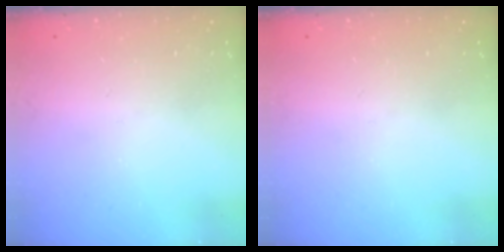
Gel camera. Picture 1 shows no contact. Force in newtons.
{"total": 0.0}